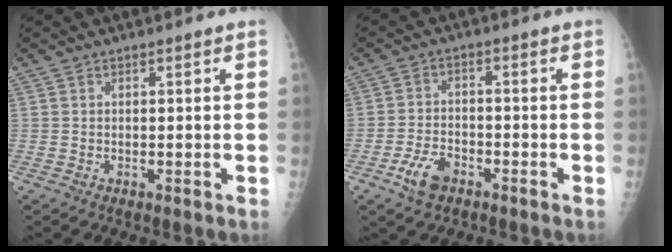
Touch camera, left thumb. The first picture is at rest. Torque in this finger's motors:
{"motor_torque": [-0.73, 0.86, 0.48, 0.40, 0.06]}